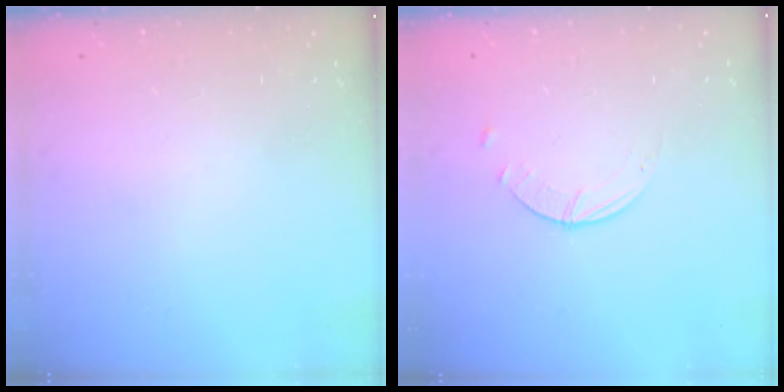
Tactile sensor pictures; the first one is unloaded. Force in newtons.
{"total": 0.9, "press": 0.9, "slide": 0.1}